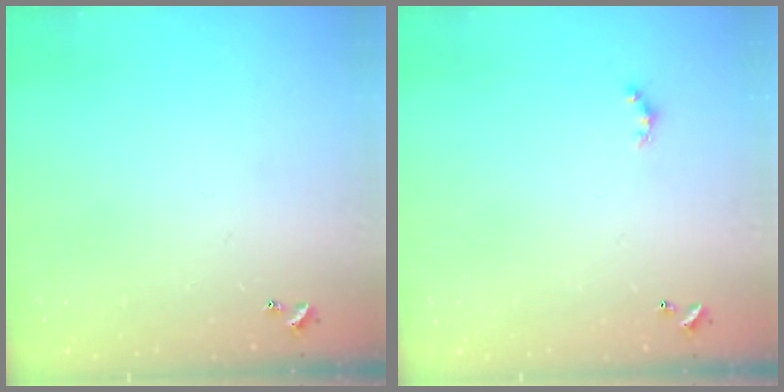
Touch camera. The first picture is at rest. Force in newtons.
{"total": 2.5, "press": 2.5, "slide": 0.4}